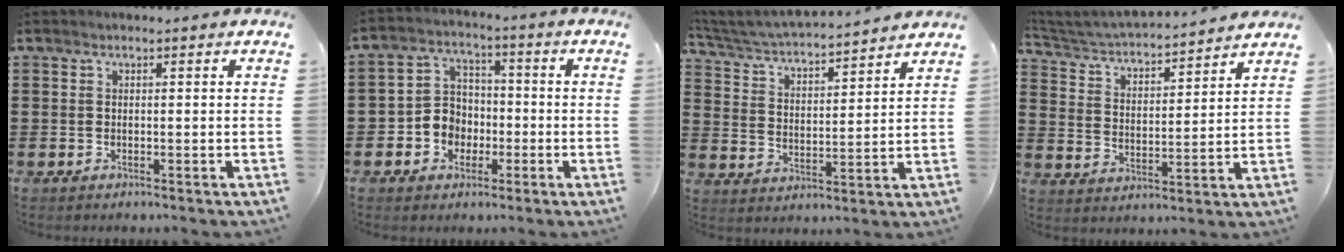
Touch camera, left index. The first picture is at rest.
{"total": 5.6, "force": [-1.9, 5.0, 1.7], "torque": [-0.052, 0.013, -0.038]}
{"total": 3.9, "force": [3.7, -0.1, 1.0], "torque": [-0.040, -0.032, 0.056]}
{"total": 3.5, "force": [3.4, 0.1, 0.8], "torque": [-0.037, -0.029, 0.050]}